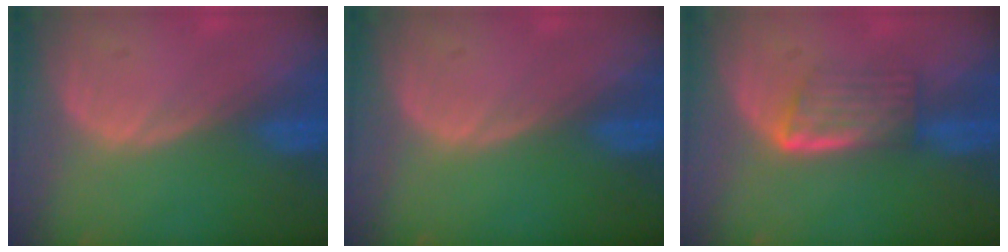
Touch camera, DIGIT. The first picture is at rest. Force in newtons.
{"total": 0.0}
{"total": 5.9, "press": 5.0, "slide": 3.1}